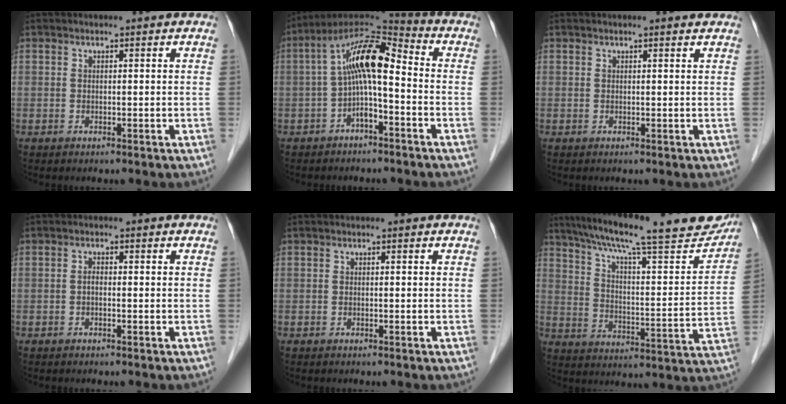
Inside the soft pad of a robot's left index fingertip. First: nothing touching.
{"total": 10.1, "force": [-0.8, 3.2, 9.6], "torque": [-0.177, 0.049, -0.017]}
{"total": 1.5, "force": [1.4, -0.1, 0.6], "torque": [-0.014, 0.004, 0.016]}
{"total": 0.7, "force": [-0.1, 0.4, 0.6], "torque": [-0.017, 0.002, -0.004]}
{"total": 0.0}
{"total": 25.4, "force": [21.6, 3.5, 12.9], "torque": [-0.203, -0.015, 0.291]}